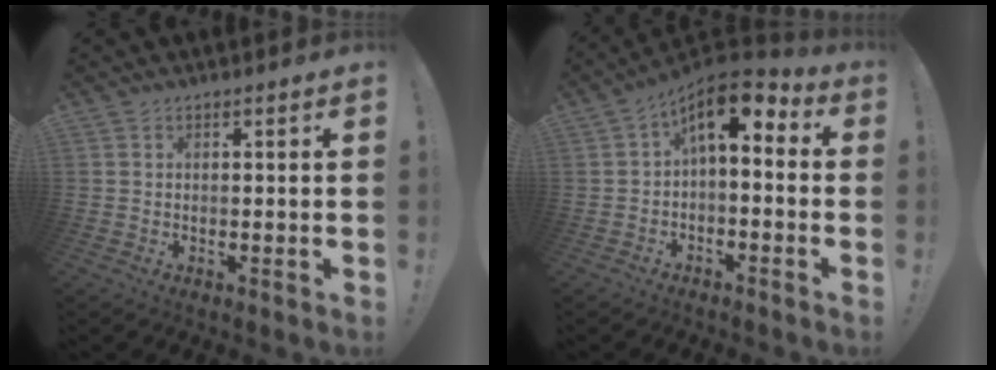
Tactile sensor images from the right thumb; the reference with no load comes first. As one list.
[{"total": 8.7, "force": [2.8, 3.7, 7.3], "torque": [-0.115, -0.020, 0.048]}]